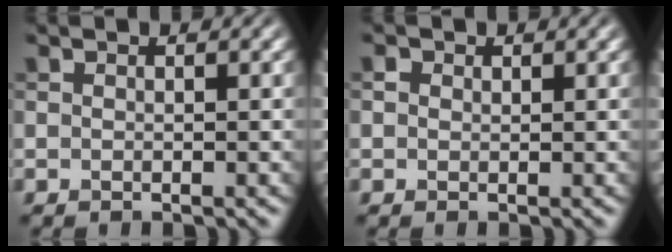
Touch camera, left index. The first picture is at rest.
{"total": 0.8, "force": [0.3, 0.7, 0.2], "torque": [-0.004, 0.002, 0.004]}